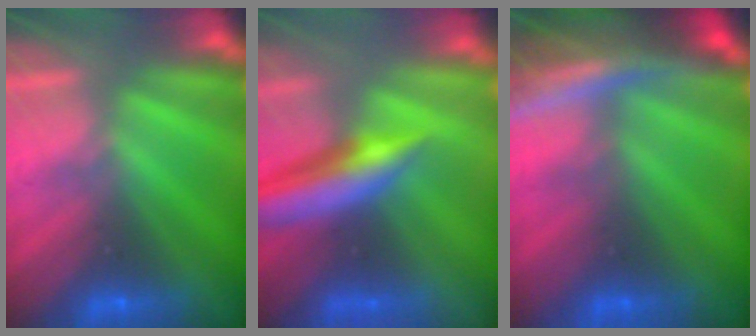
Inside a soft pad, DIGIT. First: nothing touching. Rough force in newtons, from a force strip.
{"total": 8.0}
{"total": 11.3}